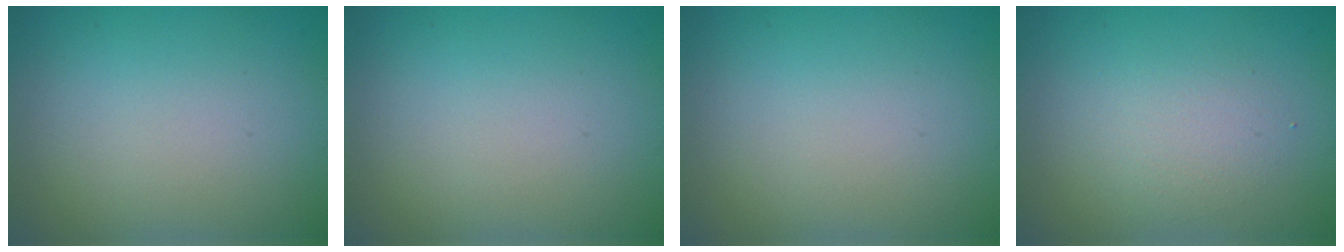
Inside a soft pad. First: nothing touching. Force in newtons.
{"total": 0.0}
{"total": 0.0}
{"total": 2.0, "press": 2.0, "slide": 0.1}